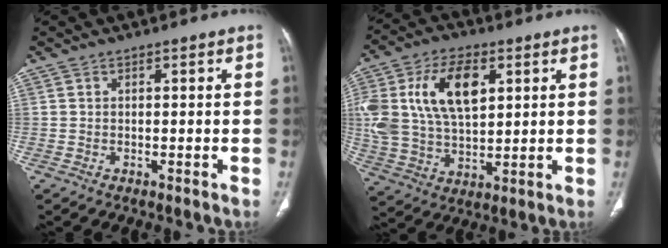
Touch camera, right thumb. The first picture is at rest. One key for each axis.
{"total": 19.0, "fx": 5.4, "fy": 11.0, "fz": 14.5, "tx": -0.282, "ty": -0.006, "tz": 0.102}